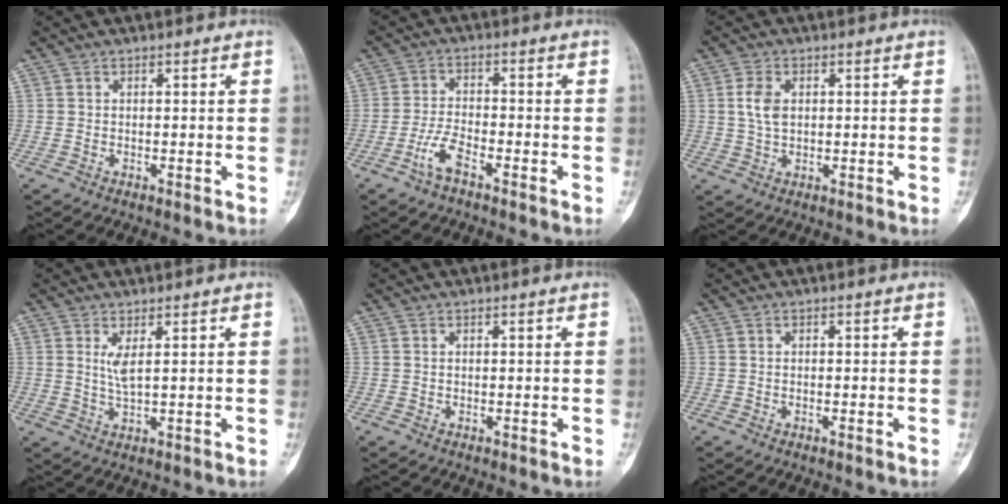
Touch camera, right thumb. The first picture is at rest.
{"total": 4.8, "force": [-3.0, 1.3, 3.5], "torque": [-0.080, 0.018, -0.060]}
{"total": 4.3, "force": [0.8, 2.7, 3.2], "torque": [-0.066, 0.001, 0.016]}
{"total": 2.9, "force": [1.0, 0.4, 2.6], "torque": [-0.063, -0.013, 0.028]}
{"total": 0.0}
{"total": 0.6, "force": [-0.2, 0.1, 0.5], "torque": [-0.011, 0.004, -0.001]}